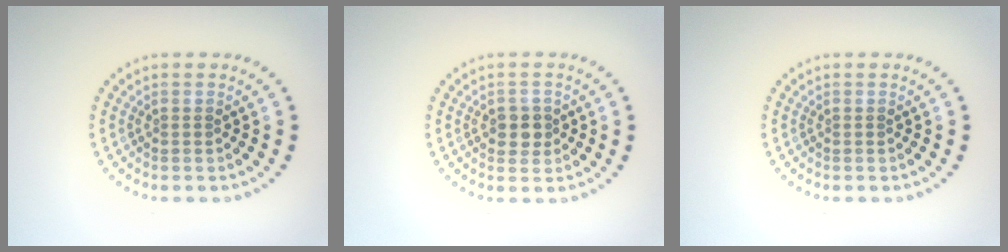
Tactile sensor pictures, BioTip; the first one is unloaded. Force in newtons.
{"total": 2.0, "press": 2.0, "slide": 0.6}
{"total": 0.0}